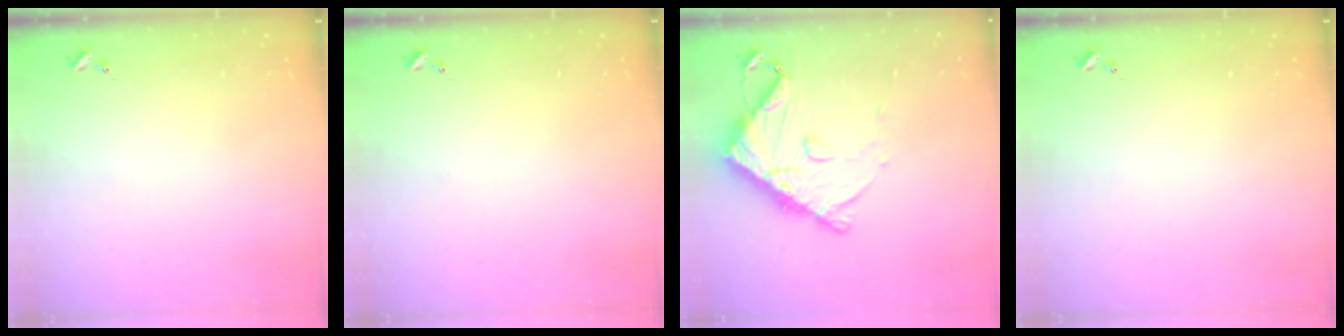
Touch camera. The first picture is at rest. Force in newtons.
{"total": 0.0}
{"total": 13.5, "press": 13.4, "slide": 1.5}
{"total": 0.0}